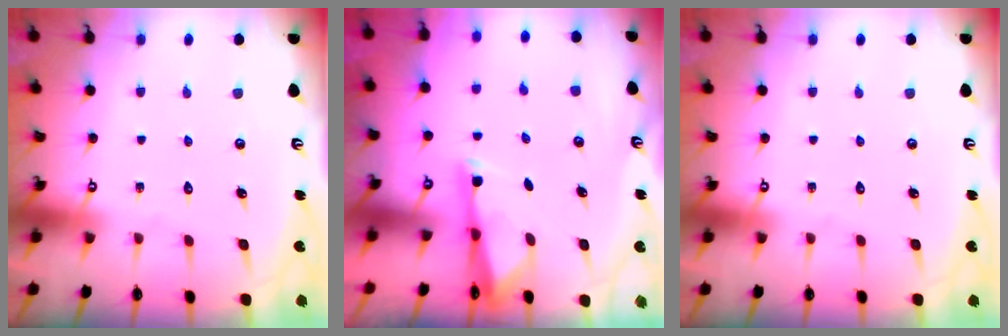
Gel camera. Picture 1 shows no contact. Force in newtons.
{"total": 2.8, "press": 2.8, "slide": 0.6}
{"total": 0.0}